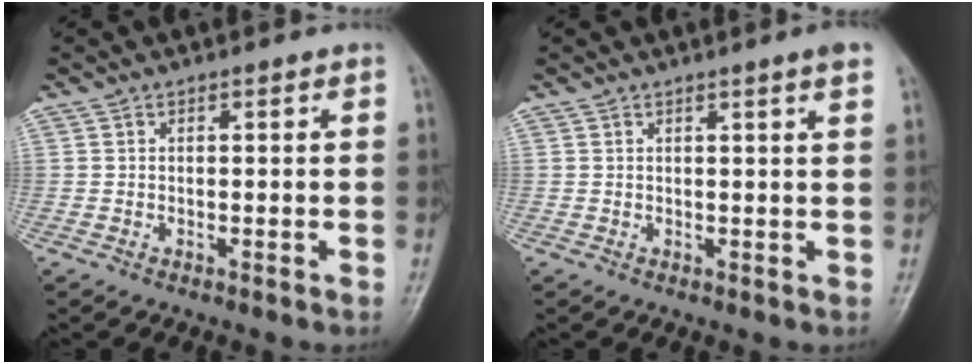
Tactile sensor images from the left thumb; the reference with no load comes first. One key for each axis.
{"total": 2.6, "fx": 1.7, "fy": -0.2, "fz": 2.0, "tx": -0.028, "ty": -0.005, "tz": 0.022}